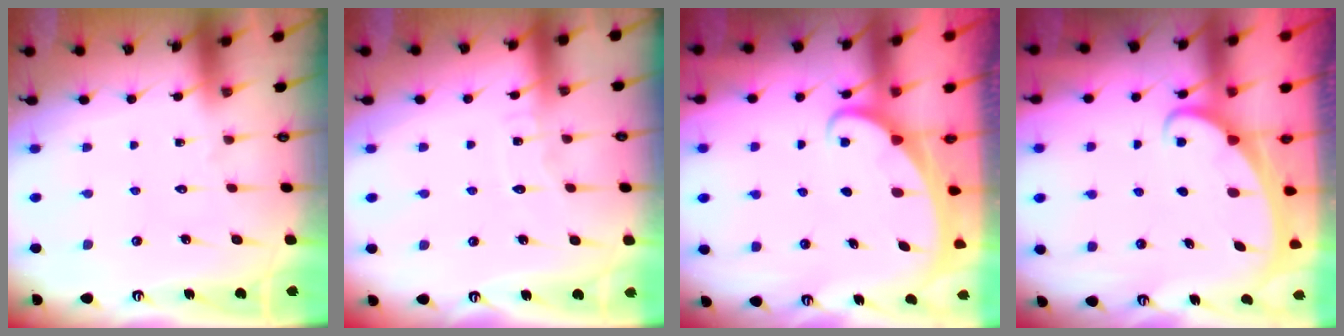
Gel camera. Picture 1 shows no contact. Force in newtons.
{"total": 4.0, "press": 4.0, "slide": 0.5}
{"total": 1.8, "press": 1.8, "slide": 0.2}
{"total": 1.9, "press": 1.9, "slide": 0.1}